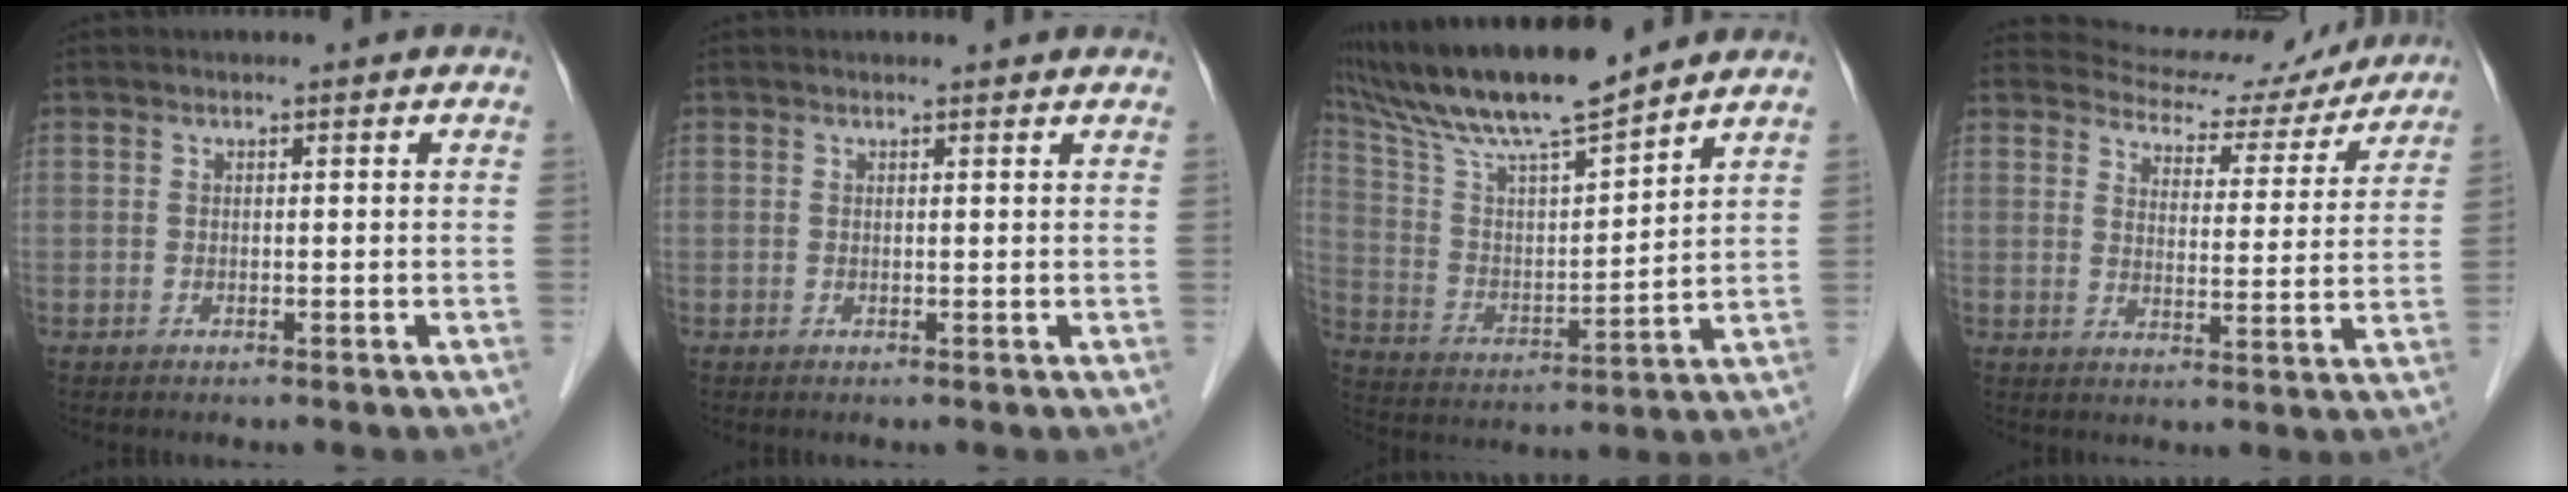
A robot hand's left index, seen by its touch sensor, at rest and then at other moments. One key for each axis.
{"total": 2.2, "fx": 2.2, "fy": 0.3, "fz": 0.5, "tx": -0.012, "ty": 0.004, "tz": 0.018}
{"total": 16.1, "fx": 13.8, "fy": 0.8, "fz": 8.3, "tx": -0.159, "ty": 0.007, "tz": 0.252}
{"total": 12.8, "fx": 12.2, "fy": 3.8, "fz": 1.1, "tx": -0.002, "ty": -0.006, "tz": 0.143}